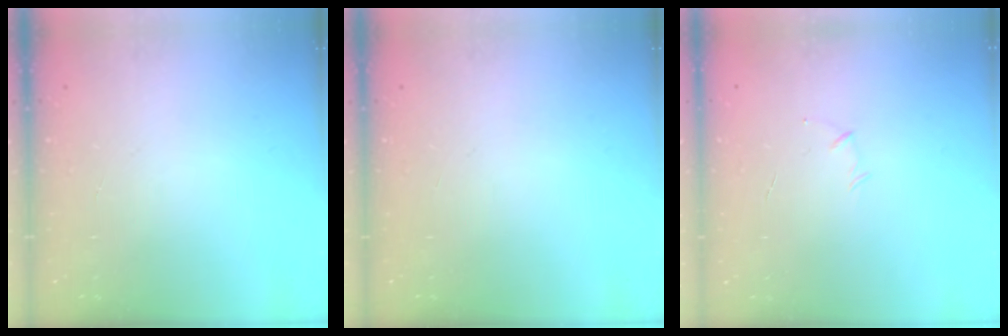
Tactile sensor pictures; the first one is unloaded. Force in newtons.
{"total": 0.0}
{"total": 4.0, "press": 3.9, "slide": 0.9}